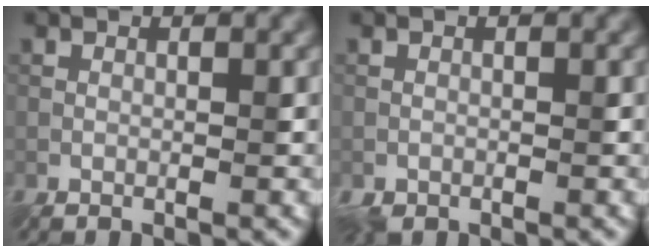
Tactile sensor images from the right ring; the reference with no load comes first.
{"total": 1.1, "force": [-0.6, 0.8, 0.3], "torque": [-0.008, -0.011, -0.010]}